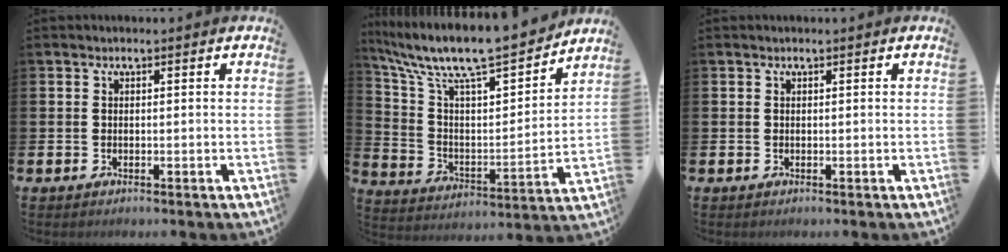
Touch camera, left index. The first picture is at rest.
{"total": 11.1, "force": [9.9, 2.1, 4.6], "torque": [-0.129, -0.073, 0.164]}
{"total": 0.0}